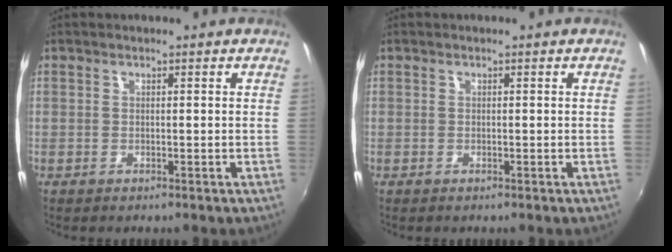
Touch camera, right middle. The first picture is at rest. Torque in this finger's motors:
{"motor_torque": [0.41, -0.80, 0.11, 0.00]}